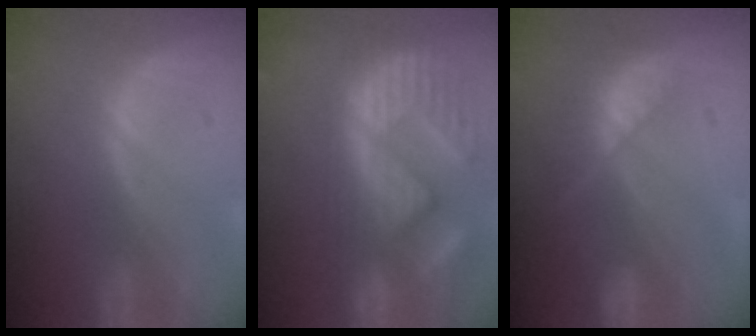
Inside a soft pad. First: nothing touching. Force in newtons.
{"total": 14.2, "press": 12.1, "slide": 7.5}
{"total": 7.2, "press": 6.5, "slide": 3.2}